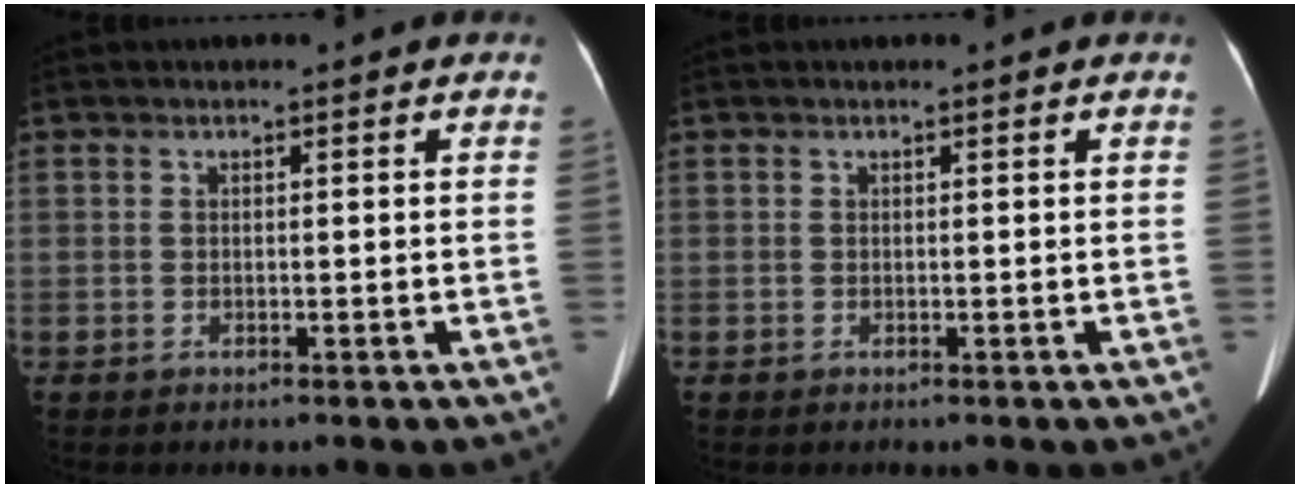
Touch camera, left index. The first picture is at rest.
{"total": 0.0}